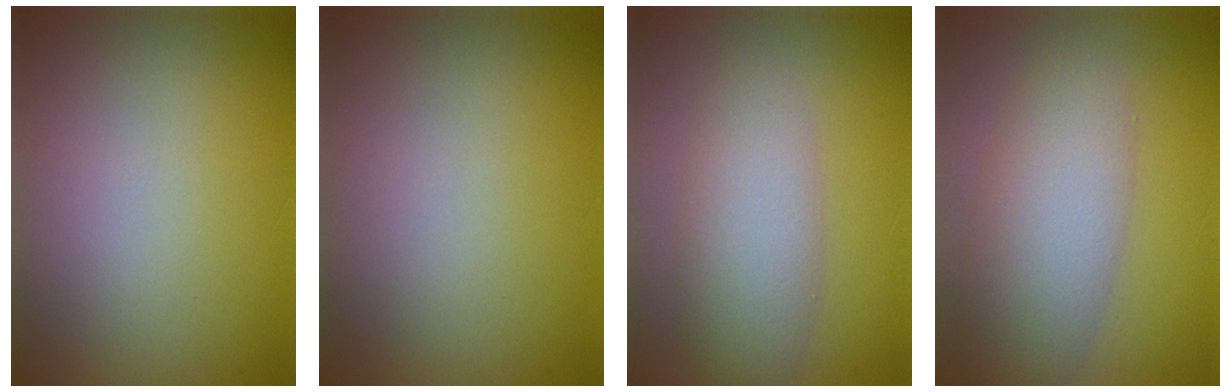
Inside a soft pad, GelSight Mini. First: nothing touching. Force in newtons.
{"total": 0.0}
{"total": 4.5, "press": 4.5, "slide": 0.4}
{"total": 5.7, "press": 5.7, "slide": 0.3}